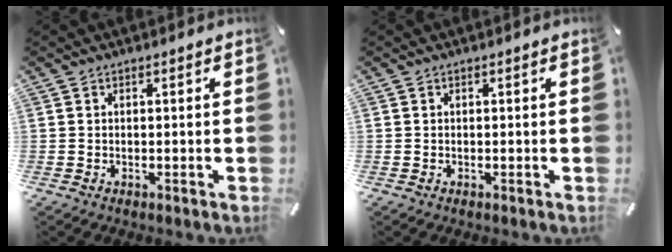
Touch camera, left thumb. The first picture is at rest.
{"total": 0.0}